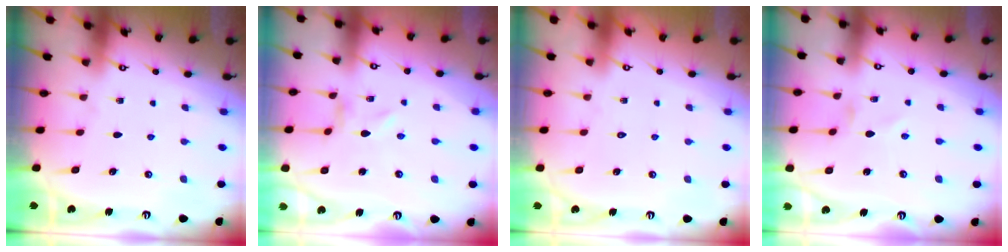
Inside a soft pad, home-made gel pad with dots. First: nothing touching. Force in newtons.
{"total": 0.0}
{"total": 1.6, "press": 1.6, "slide": 0.1}
{"total": 0.8, "press": 0.8, "slide": 0.2}